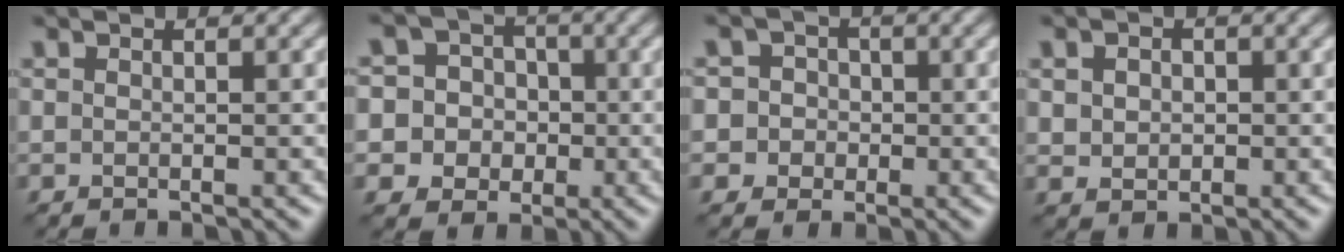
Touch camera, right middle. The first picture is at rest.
{"total": 8.3, "force": [-0.7, 8.1, 1.8], "torque": [-0.045, 0.021, -0.026]}
{"total": 4.3, "force": [0.1, 4.2, 1.1], "torque": [0.006, 0.031, -0.022]}
{"total": 2.5, "force": [0.4, 2.1, 1.2], "torque": [-0.024, 0.006, 0.005]}